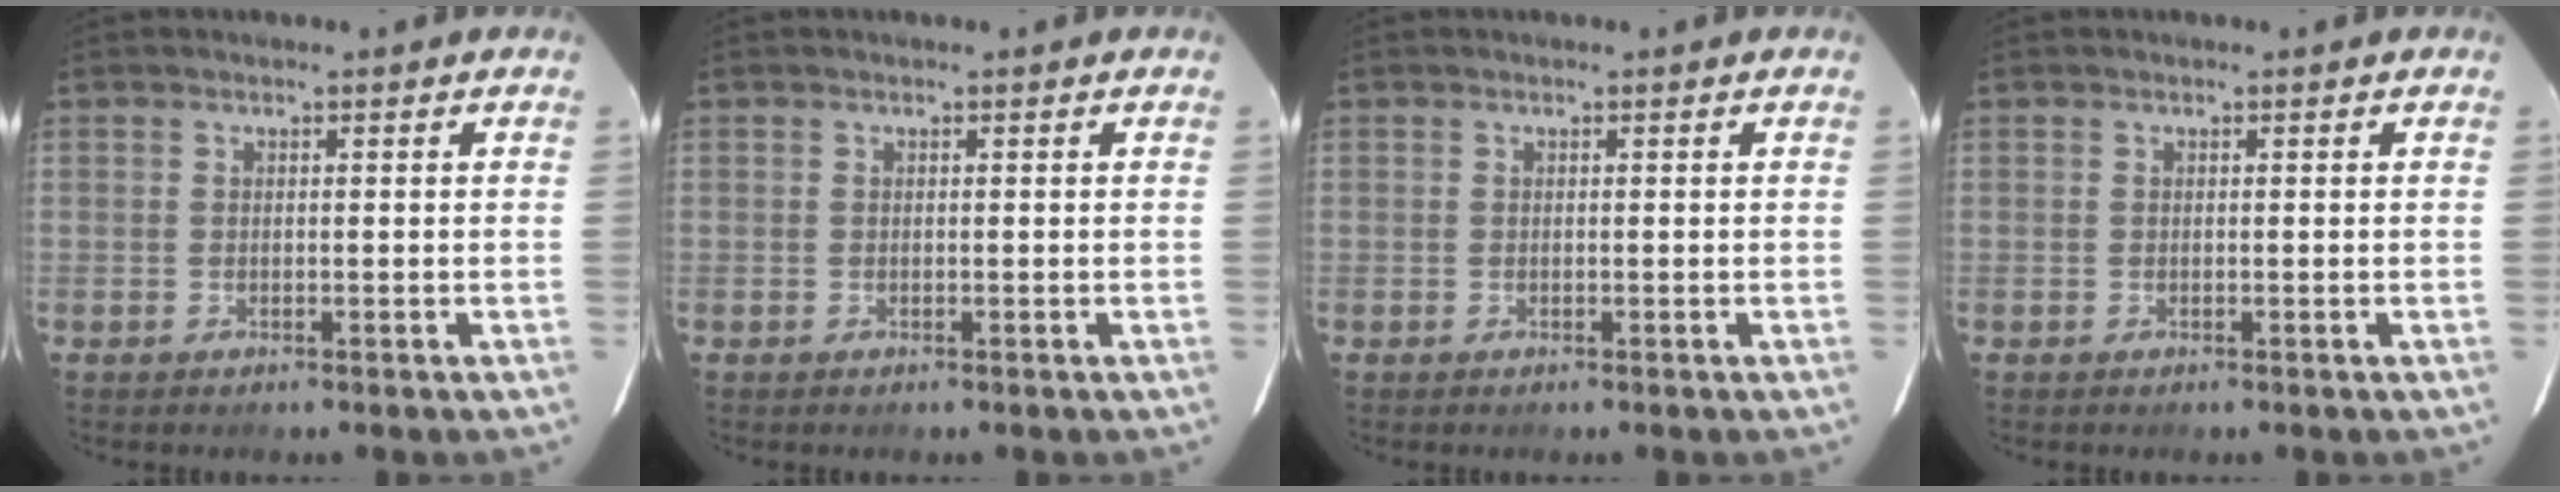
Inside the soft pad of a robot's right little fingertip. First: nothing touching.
{"total": 0.0}
{"total": 0.0}
{"total": 0.0}